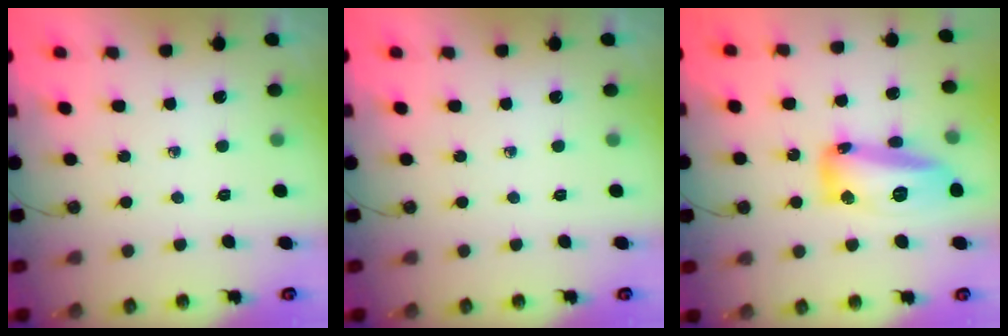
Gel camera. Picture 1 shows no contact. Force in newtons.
{"total": 0.0}
{"total": 15.6, "press": 15.4, "slide": 2.4}